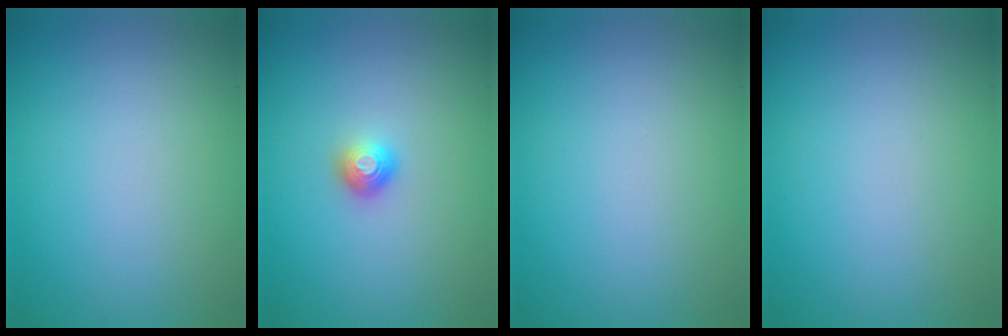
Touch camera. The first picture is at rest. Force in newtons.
{"total": 1.5, "press": 1.1, "slide": 1.0}
{"total": 0.0}
{"total": 0.0}